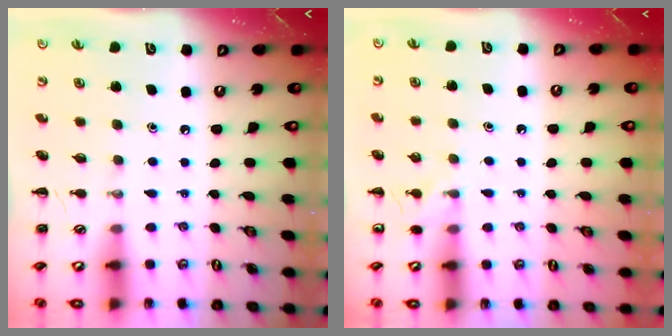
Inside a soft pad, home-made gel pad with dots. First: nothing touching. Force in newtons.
{"total": 5.7, "press": 5.5, "slide": 1.6}